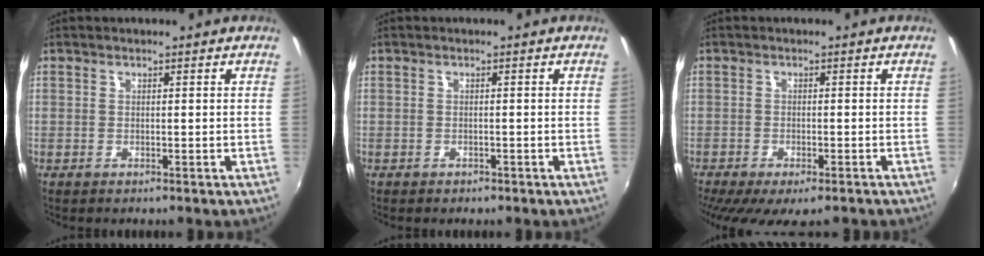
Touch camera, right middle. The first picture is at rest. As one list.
[{"total": 1.2, "force": [-0.9, 0.7, 0.3], "torque": [-0.010, -0.002, -0.011]}, {"total": 9.5, "force": [-6.8, 3.0, 5.8], "torque": [-0.124, -0.042, -0.104]}]